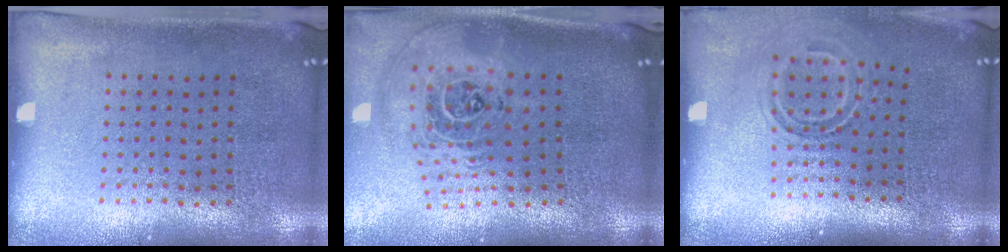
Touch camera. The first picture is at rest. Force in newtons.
{"total": 2.6, "press": 1.9, "slide": 1.8}
{"total": 1.7, "press": 1.1, "slide": 1.3}